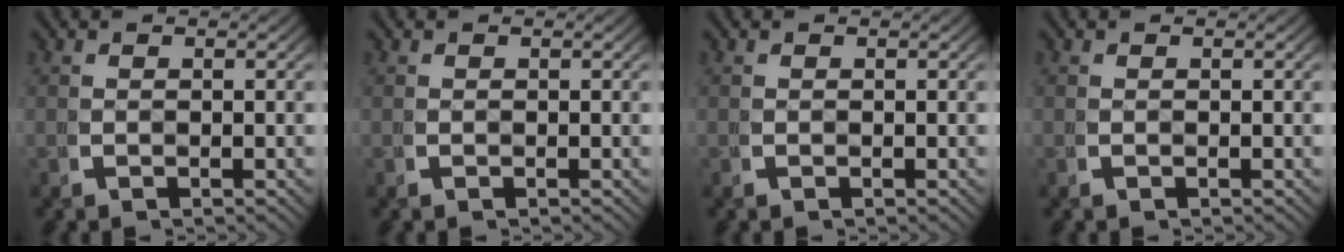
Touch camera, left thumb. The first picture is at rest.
{"total": 0.0}
{"total": 0.0}
{"total": 0.0}